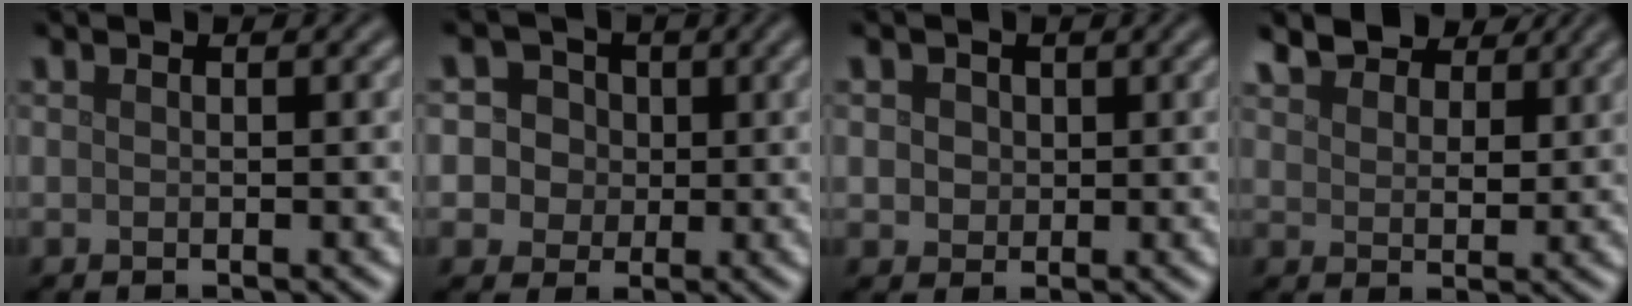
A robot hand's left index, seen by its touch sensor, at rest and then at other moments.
{"total": 5.6, "force": [1.6, 5.0, 1.9], "torque": [-0.019, 0.029, 0.005]}
{"total": 2.7, "force": [1.0, 2.2, 1.2], "torque": [-0.021, 0.009, 0.012]}
{"total": 6.5, "force": [5.0, 3.1, 2.7], "torque": [-0.060, 0.008, 0.078]}